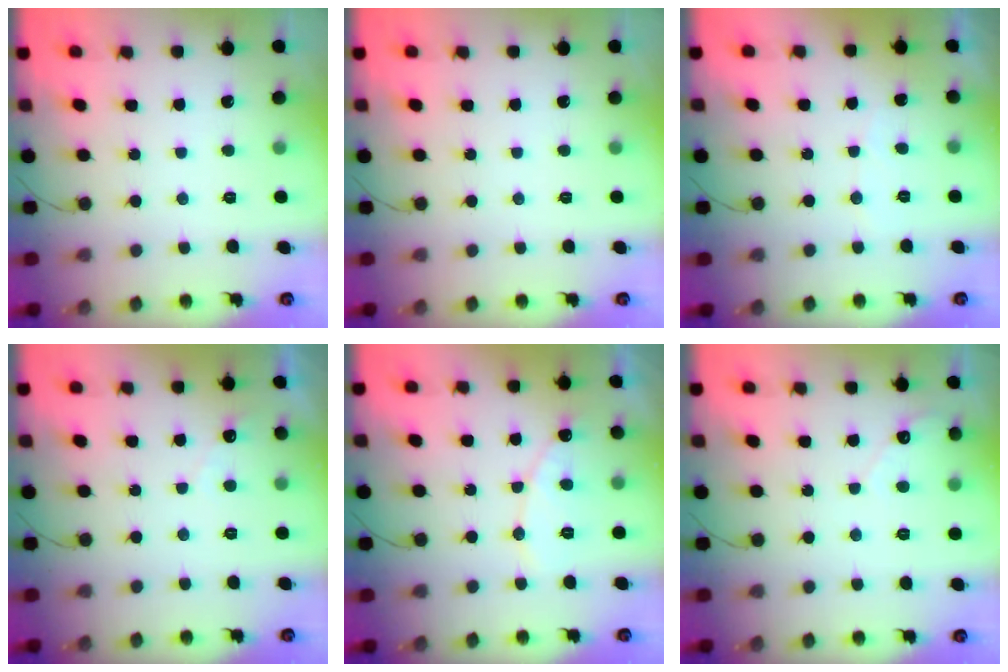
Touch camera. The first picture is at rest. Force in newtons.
{"total": 0.0}
{"total": 3.4, "press": 3.4, "slide": 0.2}
{"total": 2.7, "press": 2.7, "slide": 0.1}
{"total": 8.7, "press": 8.6, "slide": 0.8}
{"total": 2.7, "press": 2.7, "slide": 0.2}